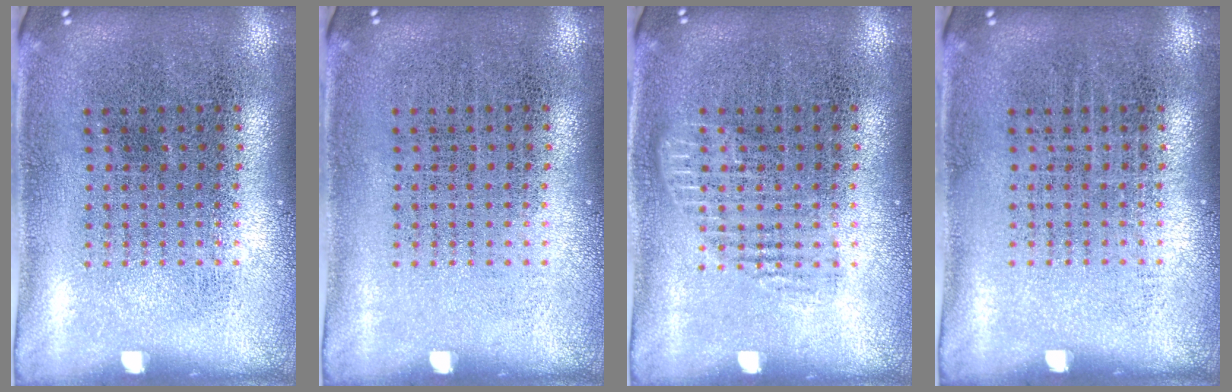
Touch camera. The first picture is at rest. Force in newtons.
{"total": 0.0}
{"total": 1.3, "press": 1.2, "slide": 0.4}
{"total": 0.0}